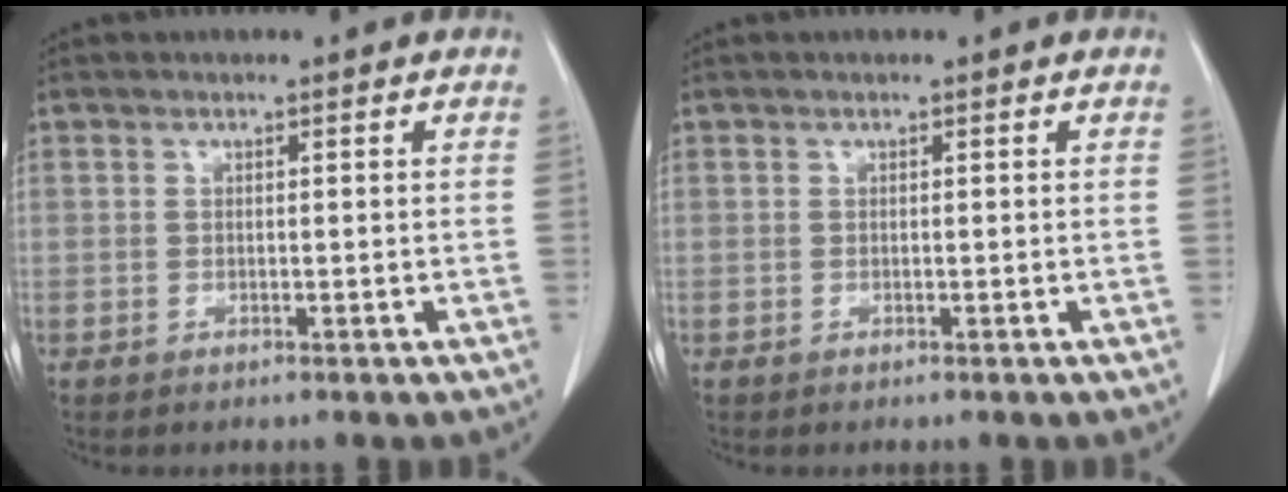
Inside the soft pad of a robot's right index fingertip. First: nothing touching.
{"total": 0.0}